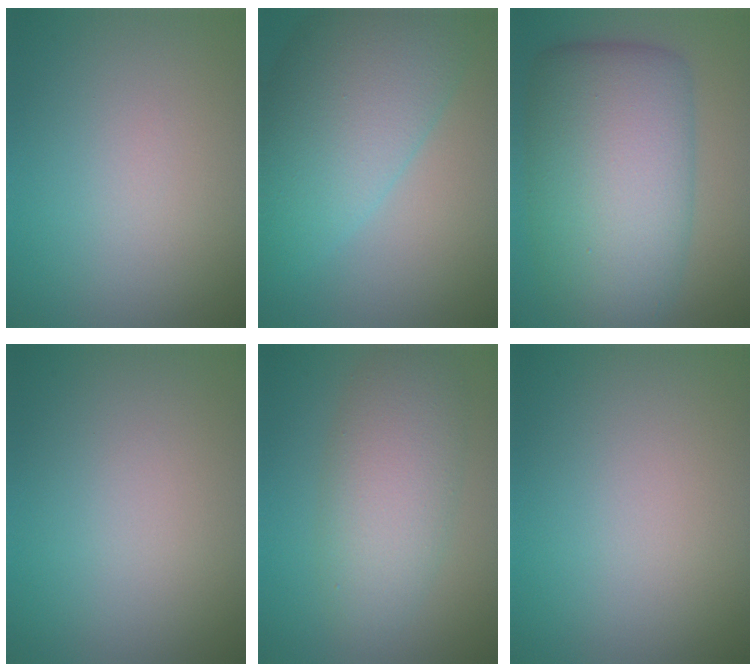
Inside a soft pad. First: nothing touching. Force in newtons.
{"total": 9.7, "press": 9.7, "slide": 0.3}
{"total": 11.6, "press": 11.6, "slide": 0.1}
{"total": 0.0}
{"total": 5.3, "press": 5.3, "slide": 0.3}
{"total": 0.0}